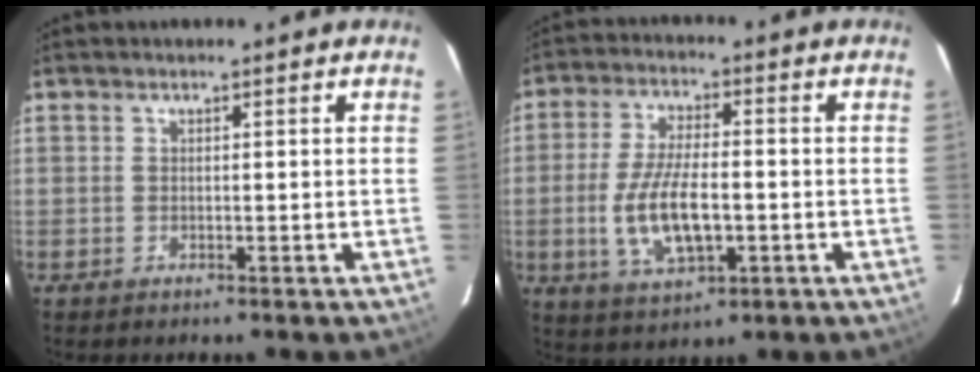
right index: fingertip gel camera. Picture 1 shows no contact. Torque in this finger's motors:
{"motor_torque": [0.77, -0.44, 0.48, 0.16]}